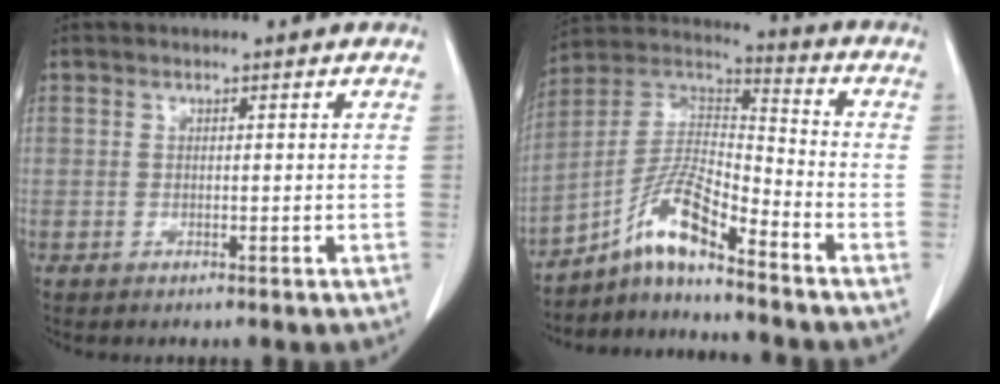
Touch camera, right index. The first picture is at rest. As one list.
[{"total": 10.3, "force": [-7.4, 0.9, 7.0], "torque": [-0.150, 0.019, -0.137]}]